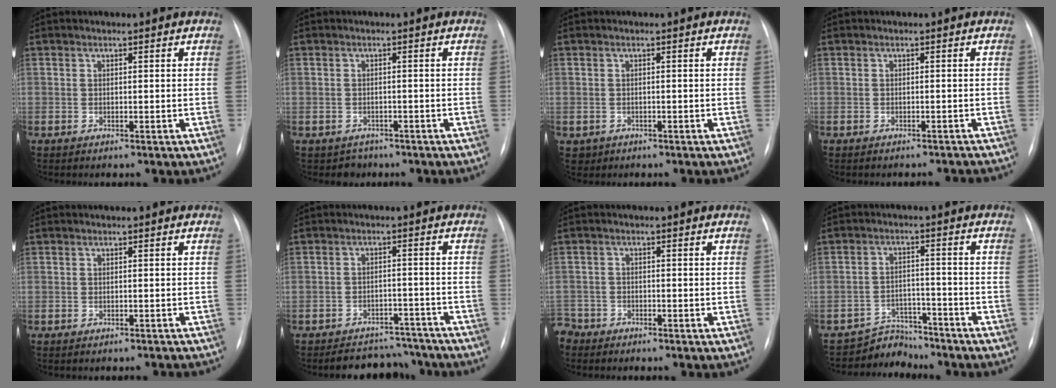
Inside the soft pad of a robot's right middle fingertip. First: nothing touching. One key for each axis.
{"total": 1.9, "fx": -1.3, "fy": 1.4, "fz": -0.3, "tx": 0.002, "ty": 0.006, "tz": -0.017}
{"total": 1.4, "fx": -0.5, "fy": 1.3, "fz": 0.1, "tx": -0.003, "ty": 0.005, "tz": -0.003}
{"total": 4.2, "fx": -4.1, "fy": 0.9, "fz": 0.8, "tx": -0.006, "ty": 0.001, "tz": -0.043}
{"total": 4.1, "fx": -3.9, "fy": 0.7, "fz": 1.0, "tx": -0.011, "ty": -0.001, "tz": -0.042}
{"total": 8.9, "fx": -8.3, "fy": 3.2, "fz": 0.8, "tx": 0.008, "ty": 0.018, "tz": -0.106}
{"total": 3.6, "fx": -3.1, "fy": 1.7, "fz": -0.4, "tx": 0.010, "ty": 0.000, "tz": -0.065}
{"total": 5.0, "fx": -4.7, "fy": 1.3, "fz": -1.3, "tx": 0.026, "ty": 0.017, "tz": -0.072}